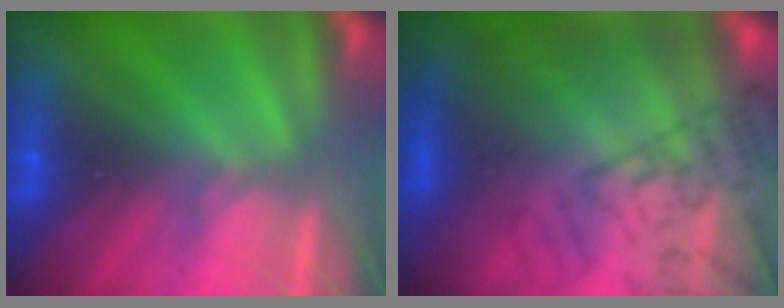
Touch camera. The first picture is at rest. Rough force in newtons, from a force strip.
{"total": 8.0}